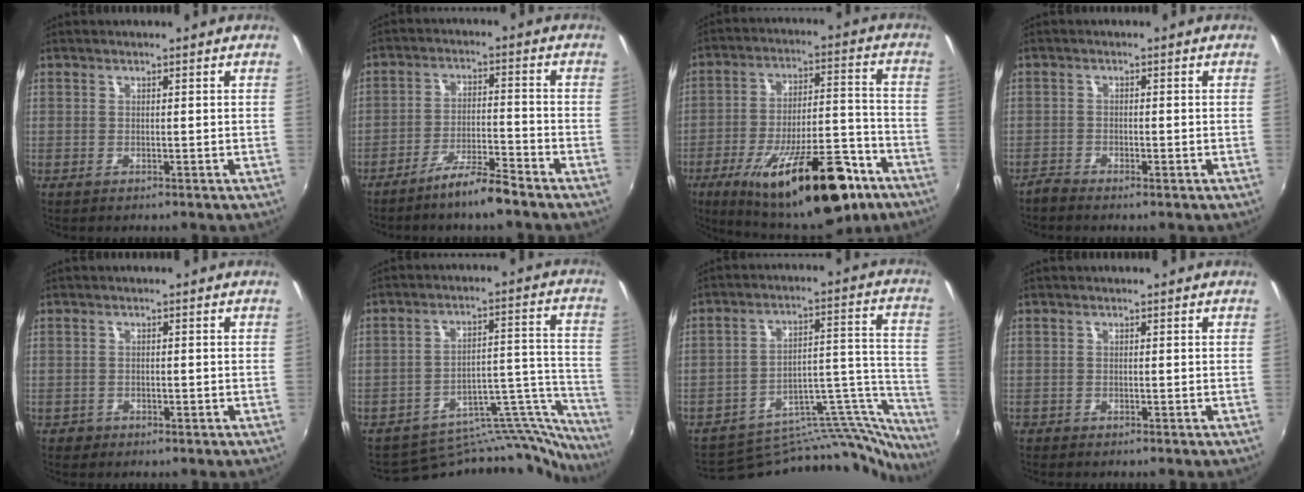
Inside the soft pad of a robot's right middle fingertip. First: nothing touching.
{"total": 6.3, "force": [-5.2, -0.2, 3.5], "torque": [-0.077, 0.002, -0.093]}
{"total": 23.4, "force": [-14.0, 7.4, 17.2], "torque": [-0.275, -0.019, -0.204]}
{"total": 1.5, "force": [-1.4, 0.0, 0.4], "torque": [-0.015, -0.005, -0.034]}
{"total": 1.3, "force": [-0.7, 1.0, 0.3], "torque": [-0.008, -0.004, -0.012]}
{"total": 17.6, "force": [-17.5, 1.8, 0.1], "torque": [0.022, 0.066, -0.260]}
{"total": 22.6, "force": [-22.3, 2.9, 2.9], "torque": [-0.003, 0.062, -0.329]}
{"total": 0.6, "force": [-0.4, 0.3, 0.0], "torque": [-0.002, -0.004, -0.011]}